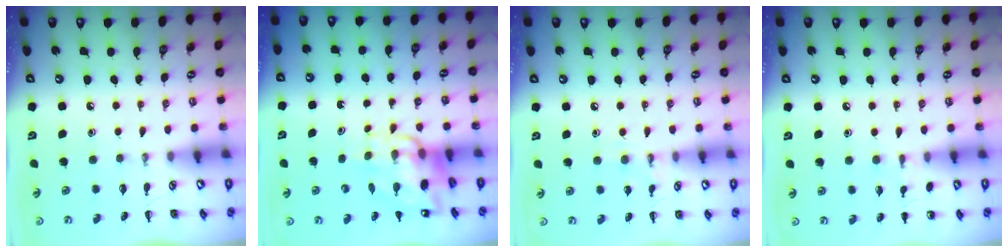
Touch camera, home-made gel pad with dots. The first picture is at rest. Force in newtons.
{"total": 11.3, "press": 10.8, "slide": 3.4}
{"total": 6.7, "press": 6.5, "slide": 1.5}
{"total": 5.6, "press": 5.3, "slide": 1.7}